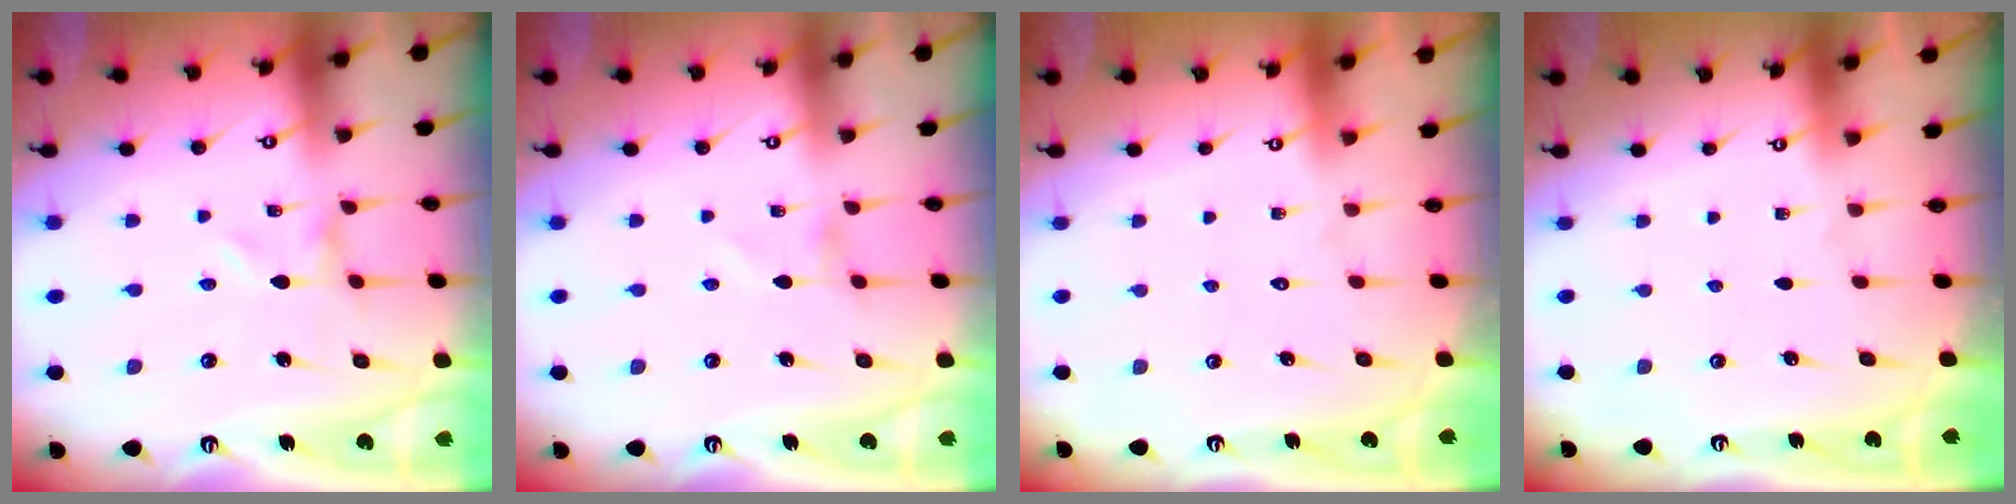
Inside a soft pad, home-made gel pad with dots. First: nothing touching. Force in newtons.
{"total": 1.4, "press": 1.4, "slide": 0.1}
{"total": 1.5, "press": 1.5, "slide": 0.1}
{"total": 0.0}